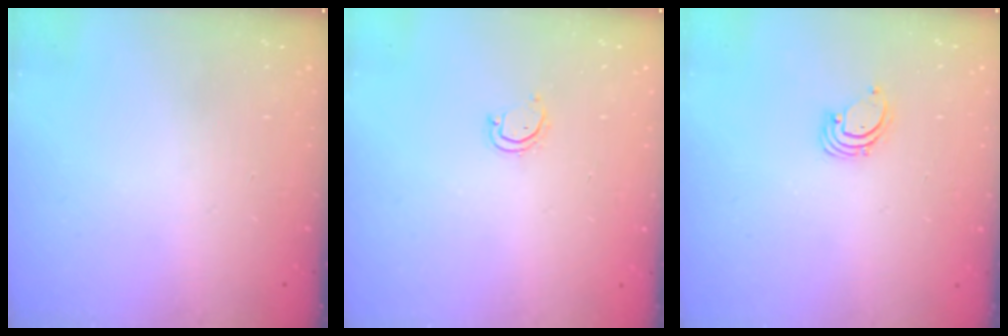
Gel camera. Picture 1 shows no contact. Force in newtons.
{"total": 3.3, "press": 3.3, "slide": 0.2}
{"total": 1.6, "press": 1.6, "slide": 0.1}